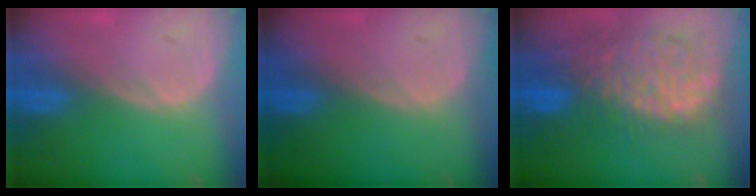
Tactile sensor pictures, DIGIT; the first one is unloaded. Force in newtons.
{"total": 0.0}
{"total": 11.8, "press": 10.6, "slide": 5.2}